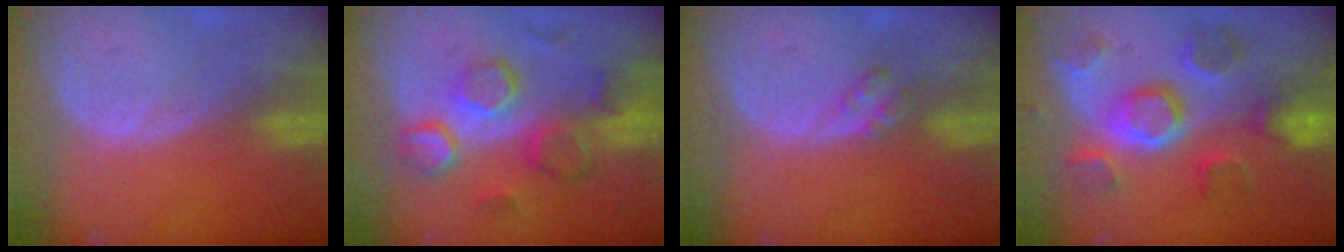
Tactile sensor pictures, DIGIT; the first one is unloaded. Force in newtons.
{"total": 10.5, "press": 9.2, "slide": 5.1}
{"total": 2.4, "press": 2.4, "slide": 0.2}
{"total": 10.7, "press": 9.7, "slide": 4.4}